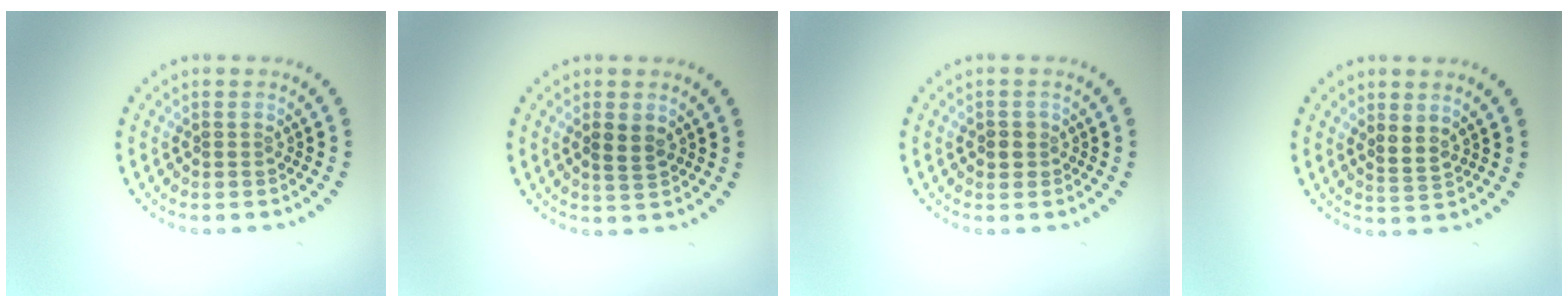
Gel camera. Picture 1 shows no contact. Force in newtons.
{"total": 1.3, "press": 1.2, "slide": 0.6}
{"total": 1.3, "press": 1.2, "slide": 0.5}
{"total": 1.7, "press": 1.3, "slide": 1.0}